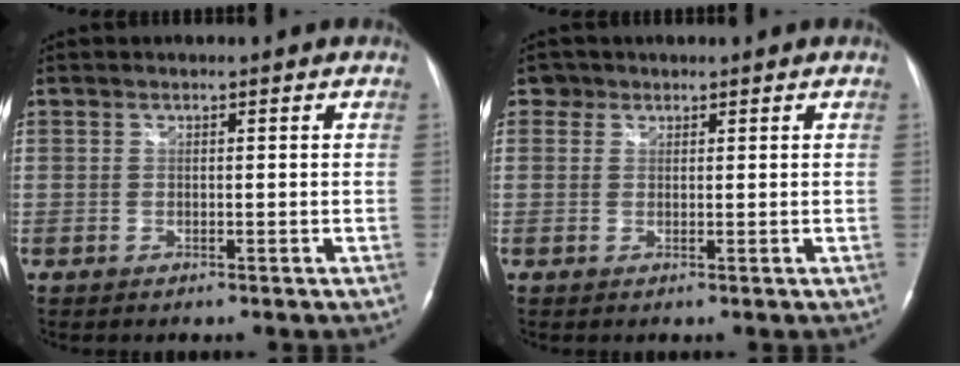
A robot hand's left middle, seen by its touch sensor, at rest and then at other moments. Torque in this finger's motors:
{"motor_torque": [-0.19, 0.06, -0.12, -0.02]}